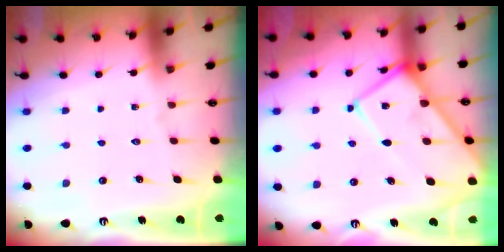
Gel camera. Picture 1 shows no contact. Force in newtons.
{"total": 13.6, "press": 13.5, "slide": 1.4}